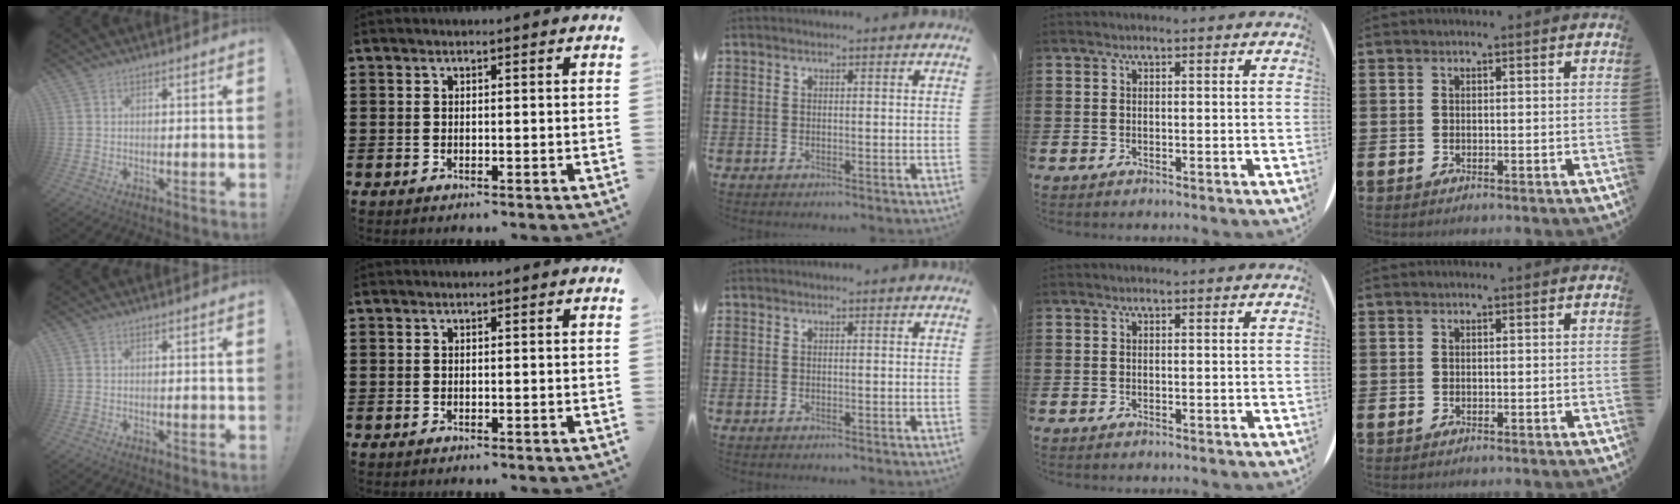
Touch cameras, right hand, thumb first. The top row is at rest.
{}